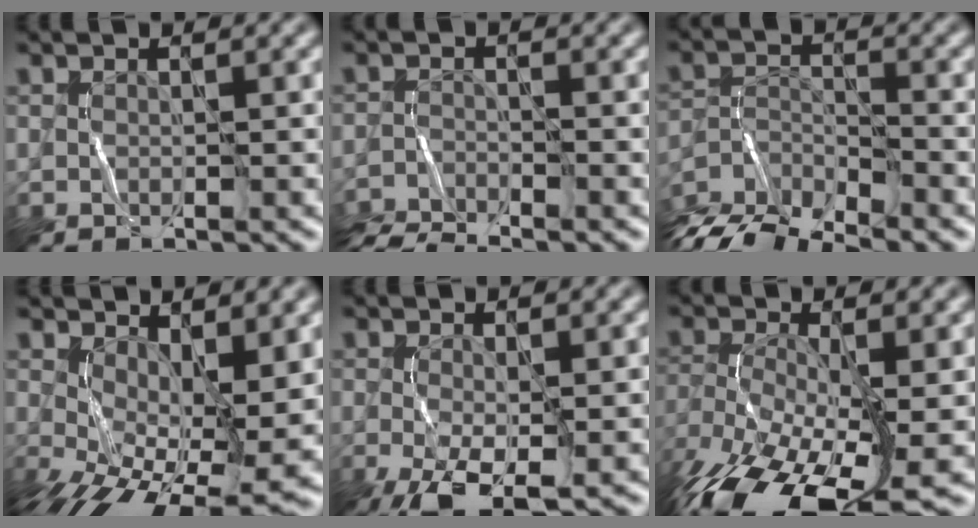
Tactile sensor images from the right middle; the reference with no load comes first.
{"total": 3.9, "force": [-3.7, 0.3, 1.0], "torque": [-0.028, -0.012, -0.078]}
{"total": 8.1, "force": [-7.3, 2.2, 2.8], "torque": [-0.048, -0.014, -0.133]}
{"total": 10.9, "force": [-0.9, 4.9, 9.6], "torque": [-0.162, -0.022, -0.004]}
{"total": 6.3, "force": [-2.6, 2.6, 5.1], "torque": [-0.121, -0.017, -0.044]}
{"total": 13.6, "force": [-7.4, 5.2, 10.1], "torque": [-0.207, -0.029, -0.135]}